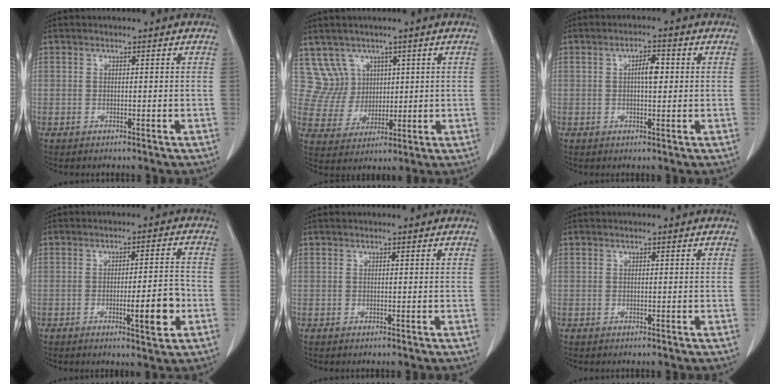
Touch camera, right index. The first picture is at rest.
{"total": 6.4, "force": [3.6, 5.3, -0.3], "torque": [0.006, 0.014, 0.080]}
{"total": 3.4, "force": [0.5, 1.1, 3.2], "torque": [-0.053, 0.006, 0.007]}
{"total": 6.8, "force": [-2.2, 0.8, 6.3], "torque": [-0.088, -0.001, -0.028]}
{"total": 0.0}
{"total": 0.0}